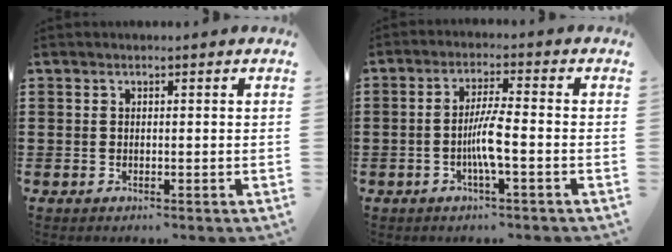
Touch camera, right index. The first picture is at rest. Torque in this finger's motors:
{"motor_torque": [0.76, 0.04, 0.18, 0.06]}